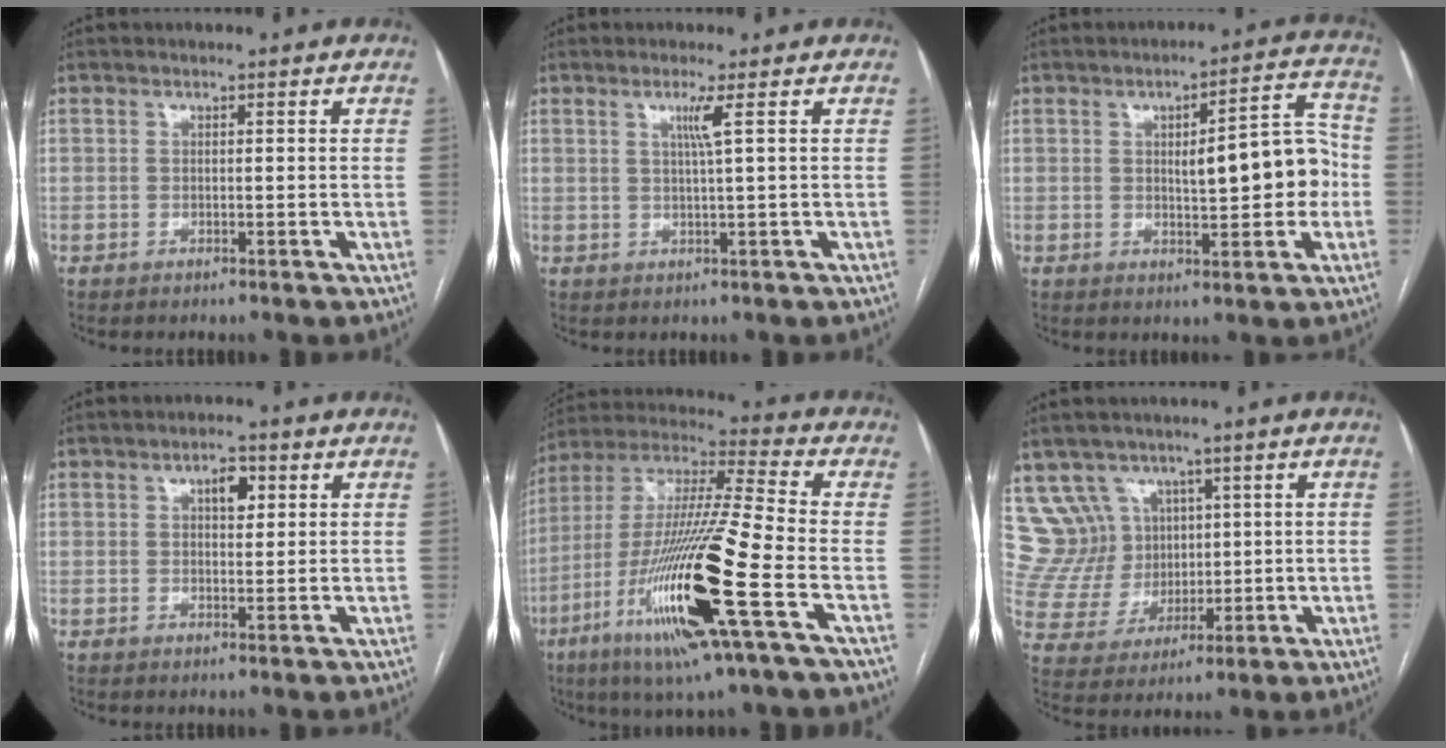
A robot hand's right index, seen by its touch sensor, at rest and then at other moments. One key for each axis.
{"total": 2.4, "fx": 0.9, "fy": -0.8, "fz": 2.1, "tx": -0.044, "ty": -0.004, "tz": 0.019}
{"total": 10.2, "fx": -0.3, "fy": 2.9, "fz": 9.8, "tx": -0.127, "ty": 0.029, "tz": 0.001}
{"total": 3.3, "fx": 1.2, "fy": 1.6, "fz": 2.6, "tx": -0.041, "ty": 0.006, "tz": 0.018}
{"total": 22.4, "fx": -8.2, "fy": 0.9, "fz": 20.8, "tx": -0.422, "ty": -0.031, "tz": -0.156}
{"total": 9.4, "fx": 5.1, "fy": 7.9, "fz": 0.7, "tx": -0.032, "ty": 0.049, "tz": 0.116}